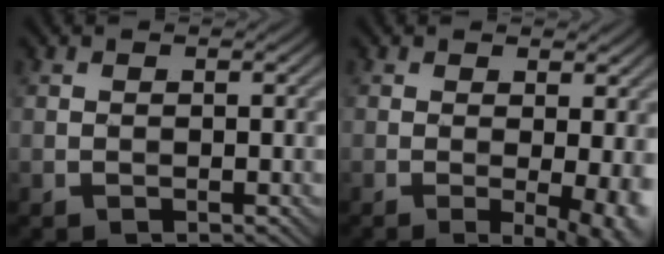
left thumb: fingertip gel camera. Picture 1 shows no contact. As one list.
[{"total": 6.8, "force": [-1.0, 2.1, 6.4], "torque": [-0.075, -0.006, -0.005]}]